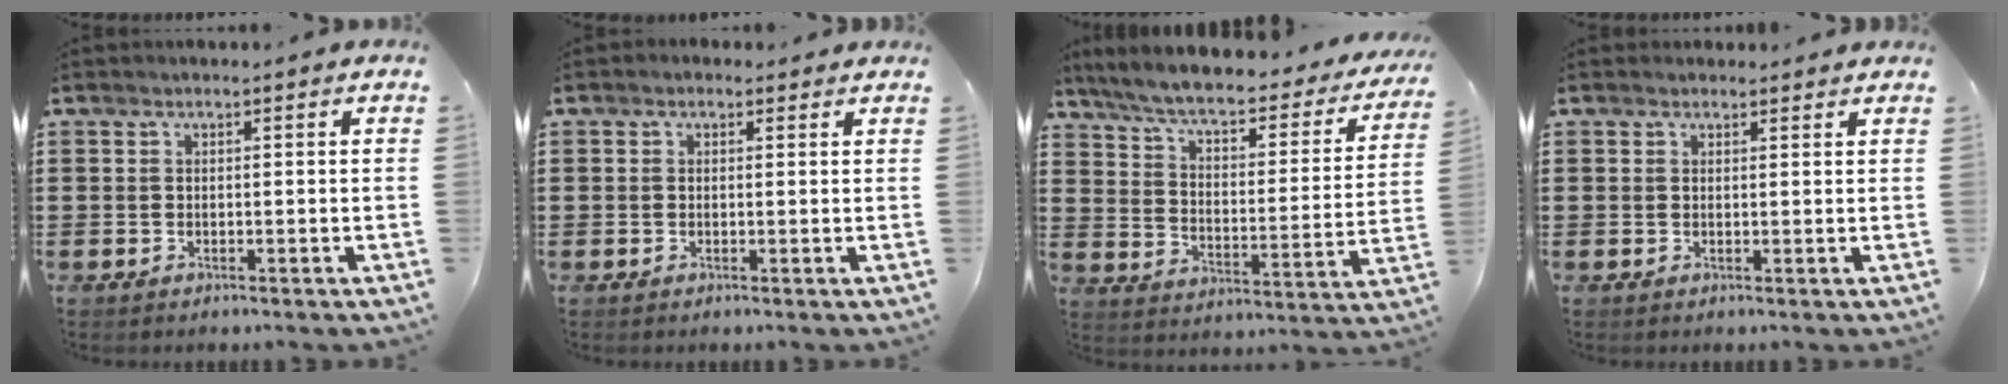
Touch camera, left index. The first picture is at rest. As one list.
[{"total": 0.8, "force": [0.3, 0.6, 0.3], "torque": [-0.009, 0.006, 0.006]}, {"total": 6.3, "force": [5.3, 0.6, 3.4], "torque": [-0.088, -0.037, 0.086]}, {"total": 1.2, "force": [1.1, 0.4, 0.1], "torque": [-0.004, 0.004, 0.022]}]